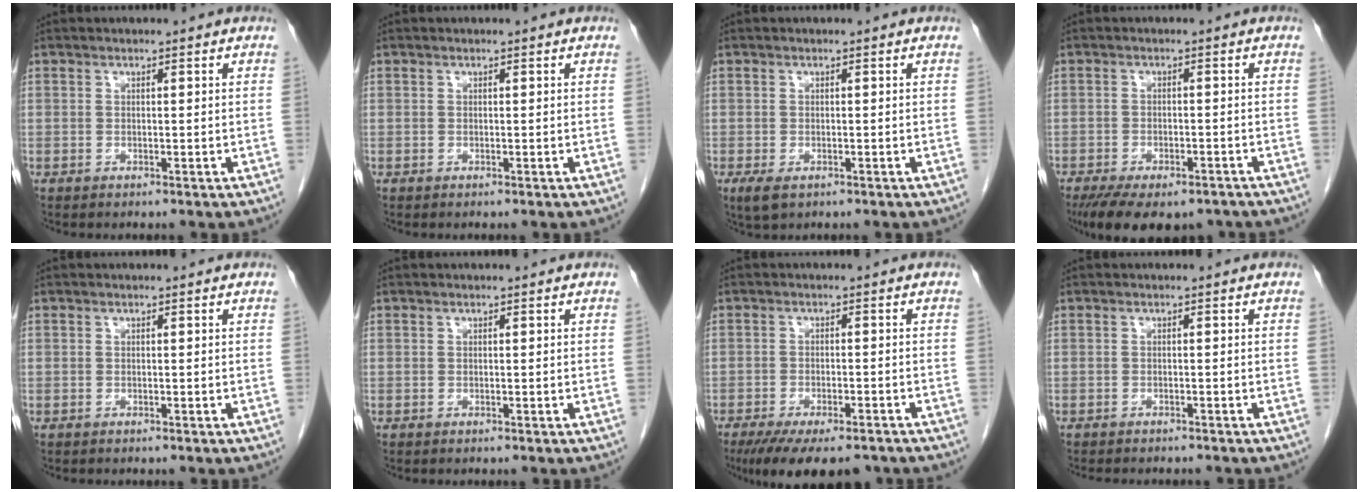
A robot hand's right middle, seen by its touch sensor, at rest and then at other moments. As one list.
[{"total": 0.0}, {"total": 2.7, "force": [-1.4, 1.3, 1.9], "torque": [-0.041, -0.007, -0.016]}, {"total": 13.0, "force": [-9.5, 5.6, 6.8], "torque": [-0.124, -0.011, -0.131]}, {"total": 0.0}, {"total": 0.0}, {"total": 13.3, "force": [-10.6, 4.0, 7.1], "torque": [-0.122, -0.018, -0.149]}, {"total": 5.7, "force": [-5.1, 1.6, 2.2], "torque": [-0.027, -0.004, -0.064]}]